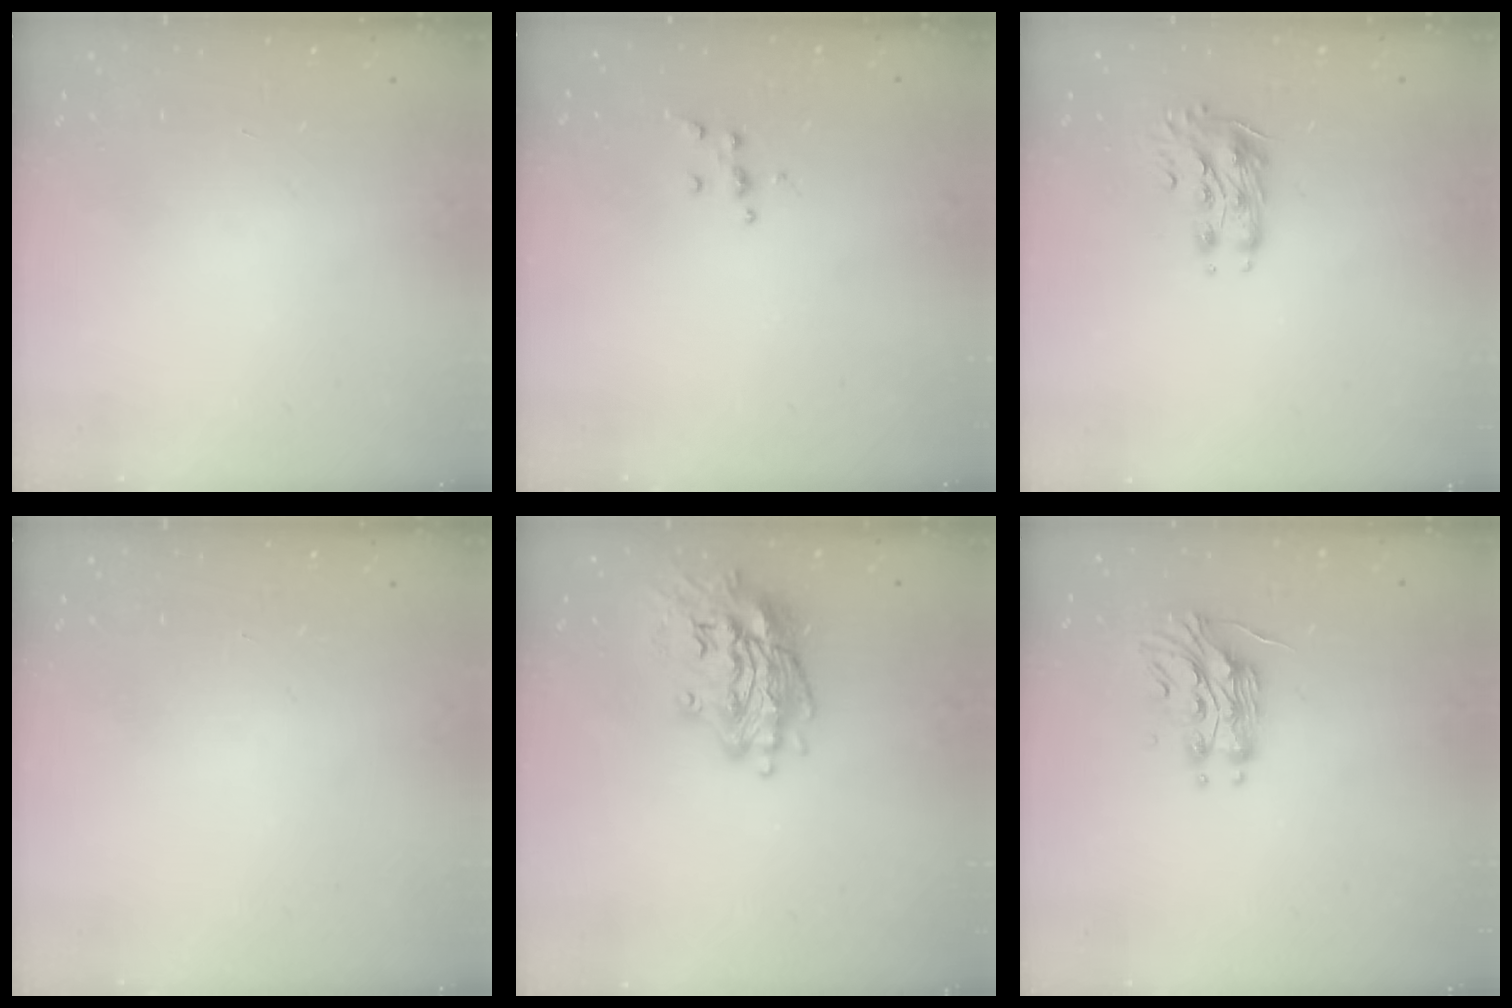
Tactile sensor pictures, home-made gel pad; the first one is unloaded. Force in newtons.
{"total": 4.8, "press": 4.8, "slide": 0.6}
{"total": 9.4, "press": 9.4, "slide": 0.9}
{"total": 0.0}
{"total": 17.1, "press": 16.9, "slide": 2.4}
{"total": 11.0, "press": 11.0, "slide": 0.9}